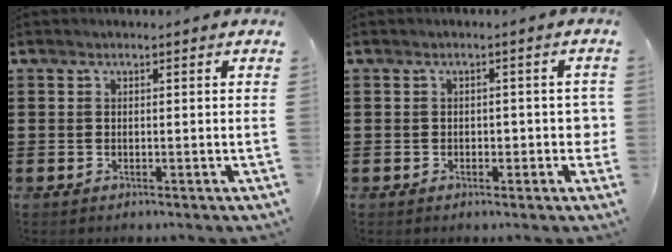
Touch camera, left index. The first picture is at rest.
{"total": 2.5, "force": [-0.6, 1.4, 2.0], "torque": [-0.038, 0.005, -0.014]}